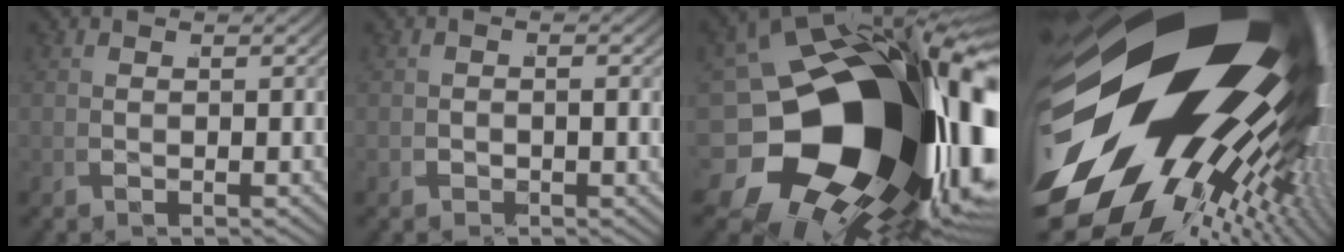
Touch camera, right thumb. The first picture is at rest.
{"total": 0.6, "force": [-0.3, -0.3, -0.4], "torque": [0.015, 0.001, -0.006]}
{"total": 30.4, "force": [-2.9, 17.9, 24.4], "torque": [-0.402, -0.078, -0.006]}
{"total": 41.3, "force": [-0.5, 24.9, 33.0], "torque": [-0.446, -0.029, -0.009]}